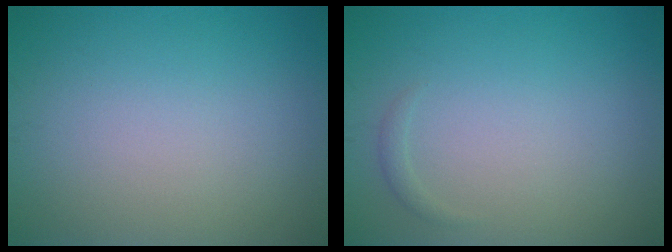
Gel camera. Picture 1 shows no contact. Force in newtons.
{"total": 0.6, "press": 0.6, "slide": 0.0}